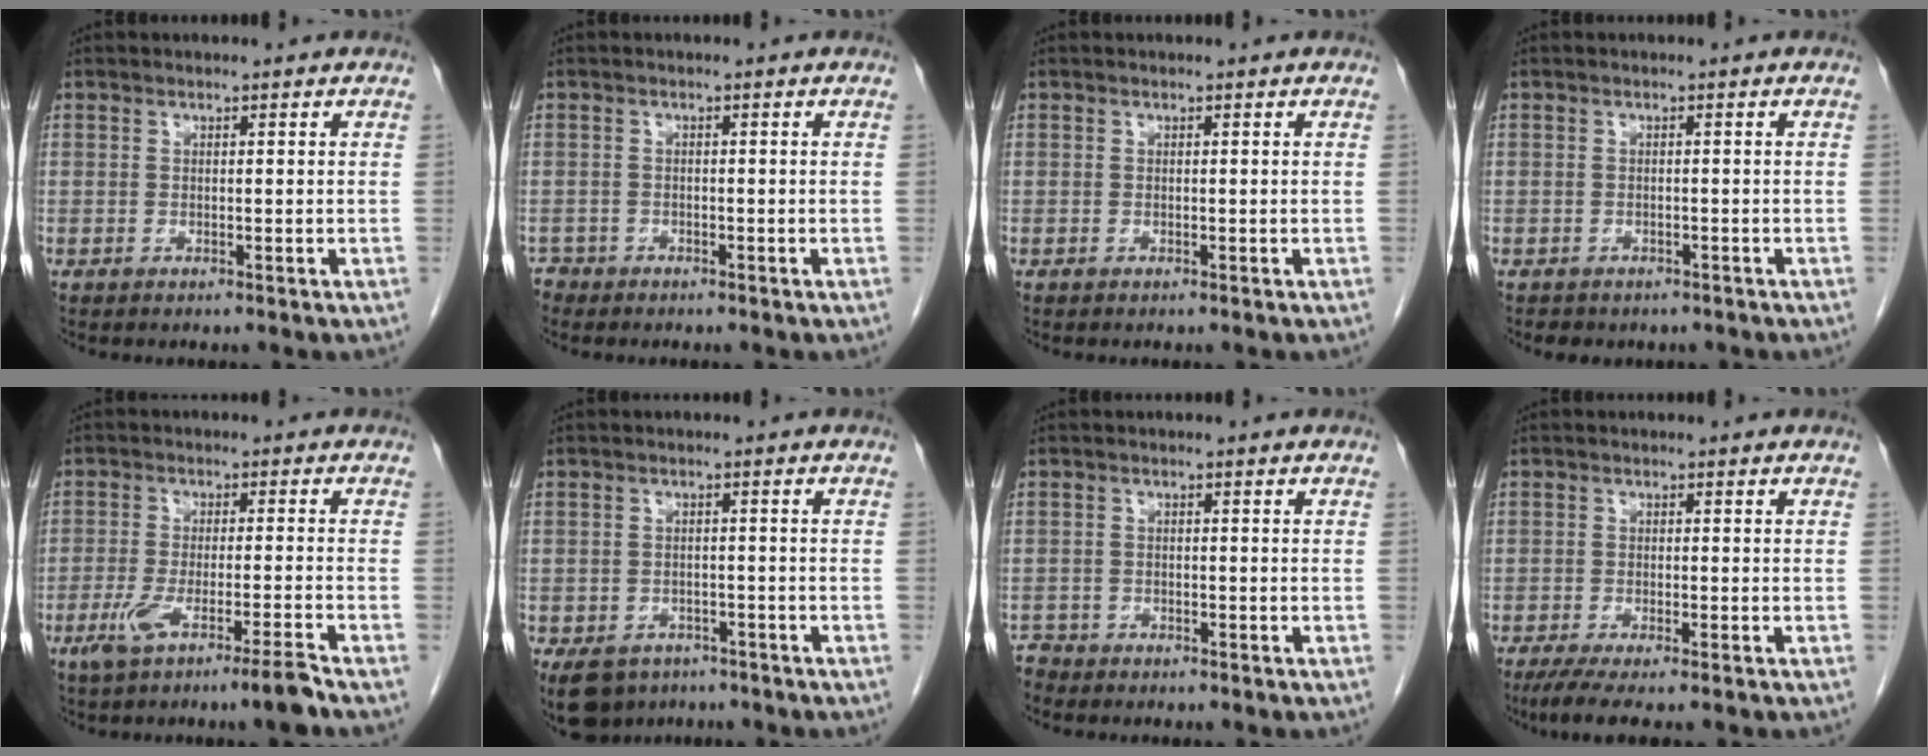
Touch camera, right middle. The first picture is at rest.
{"total": 1.5, "force": [-1.3, 0.7, -0.2], "torque": [-0.002, 0.000, -0.026]}
{"total": 0.0}
{"total": 3.3, "force": [-2.7, 1.7, 0.9], "torque": [-0.019, -0.002, -0.029]}
{"total": 6.9, "force": [-4.5, -0.5, 5.2], "torque": [-0.096, -0.012, -0.084]}
{"total": 7.1, "force": [-4.9, 4.7, 2.0], "torque": [-0.037, 0.000, -0.072]}
{"total": 1.9, "force": [-1.8, 0.5, -0.4], "torque": [0.003, -0.004, -0.036]}
{"total": 4.6, "force": [-3.4, 0.1, 3.1], "torque": [-0.055, -0.014, -0.058]}